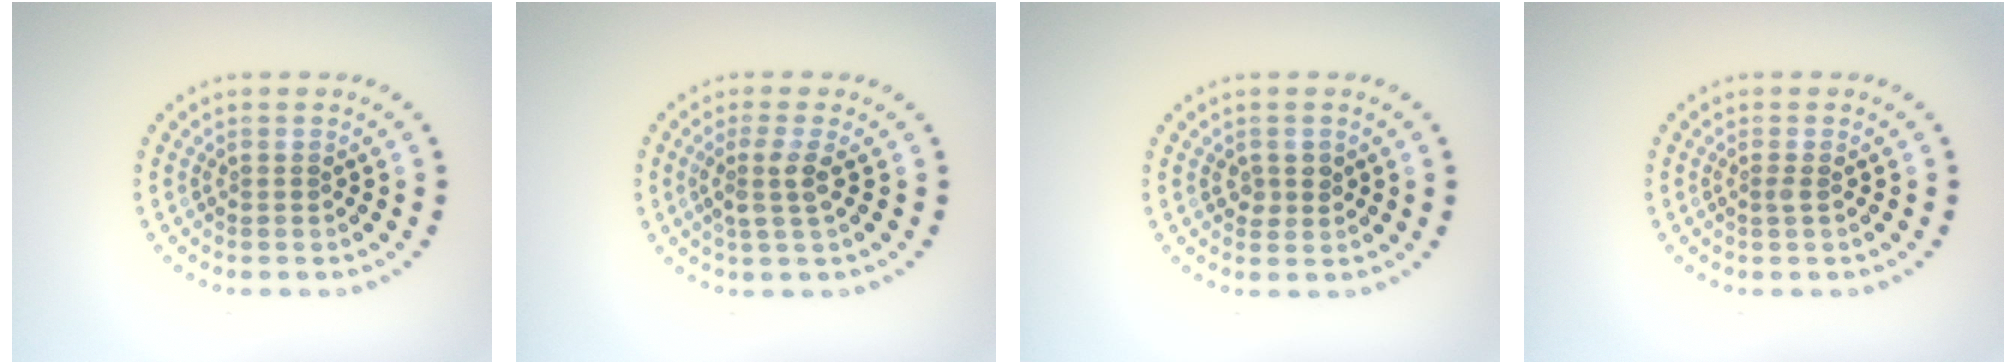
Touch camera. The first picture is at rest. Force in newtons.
{"total": 2.4, "press": 2.0, "slide": 1.3}
{"total": 1.4, "press": 1.4, "slide": 0.5}
{"total": 0.6, "press": 0.4, "slide": 0.3}